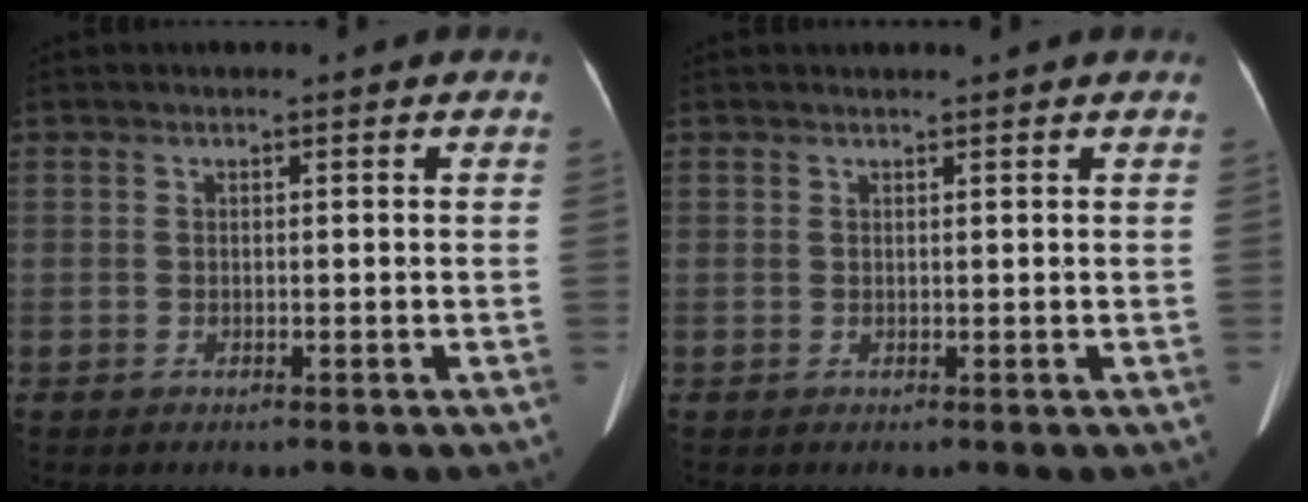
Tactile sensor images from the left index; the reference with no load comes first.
{"total": 1.7, "force": [1.6, -0.1, 0.5], "torque": [-0.008, 0.012, 0.026]}